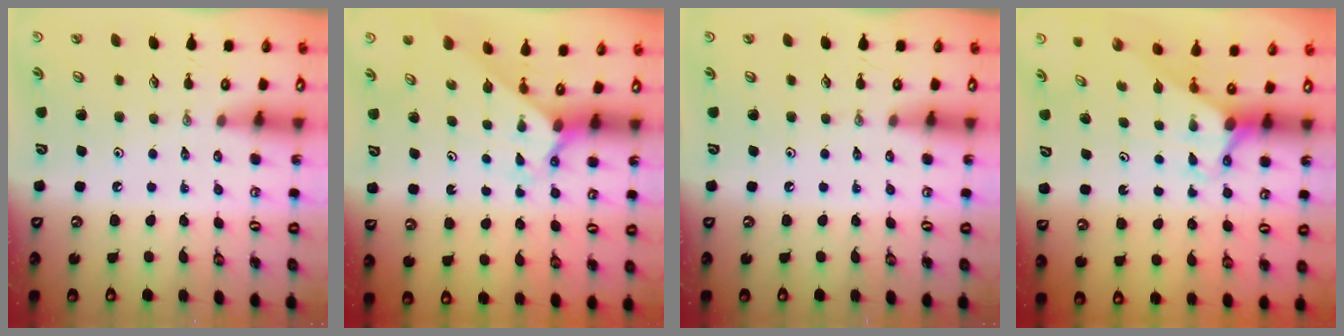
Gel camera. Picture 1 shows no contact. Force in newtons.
{"total": 2.1, "press": 2.1, "slide": 0.2}
{"total": 0.0}
{"total": 2.9, "press": 2.9, "slide": 0.0}